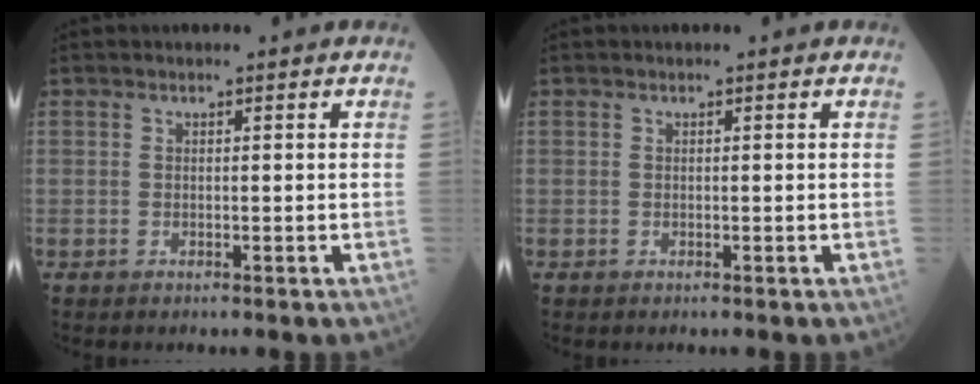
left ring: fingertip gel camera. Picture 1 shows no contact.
{"total": 0.0}